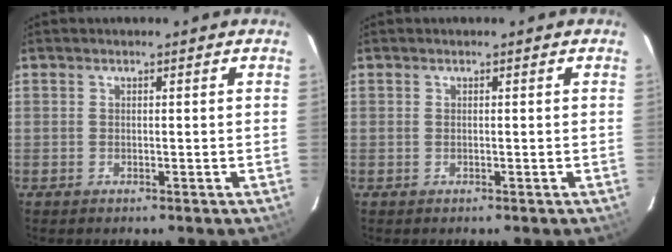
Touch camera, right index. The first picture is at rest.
{"total": 0.0}